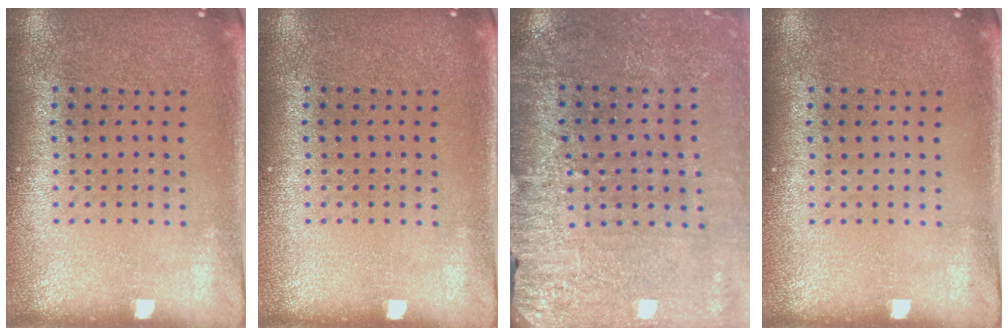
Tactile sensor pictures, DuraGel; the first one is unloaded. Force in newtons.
{"total": 0.0}
{"total": 2.9, "press": 2.9, "slide": 0.2}
{"total": 0.0}